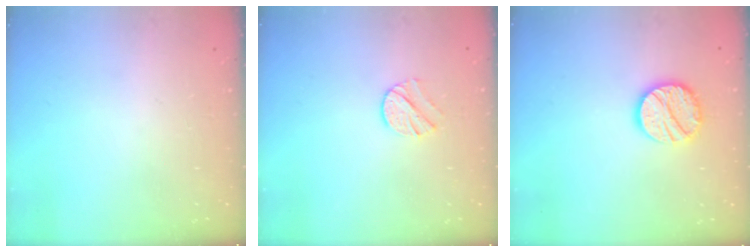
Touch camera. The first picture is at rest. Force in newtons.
{"total": 8.2, "press": 8.1, "slide": 0.7}
{"total": 13.1, "press": 13.1, "slide": 1.2}